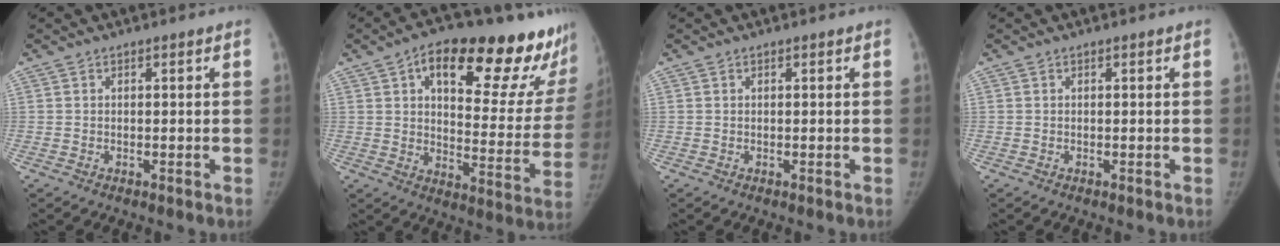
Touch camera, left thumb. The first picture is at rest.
{"total": 27.5, "force": [16.2, 10.1, 19.8], "torque": [-0.228, -0.045, 0.223]}
{"total": 0.0}
{"total": 0.0}